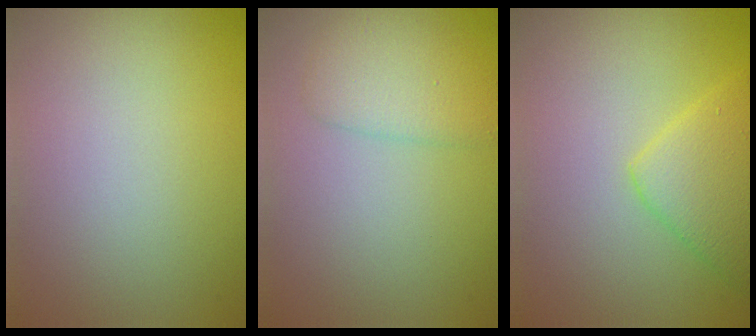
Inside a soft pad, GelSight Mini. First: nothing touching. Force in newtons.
{"total": 2.4, "press": 2.4, "slide": 0.1}
{"total": 4.0, "press": 4.0, "slide": 0.2}